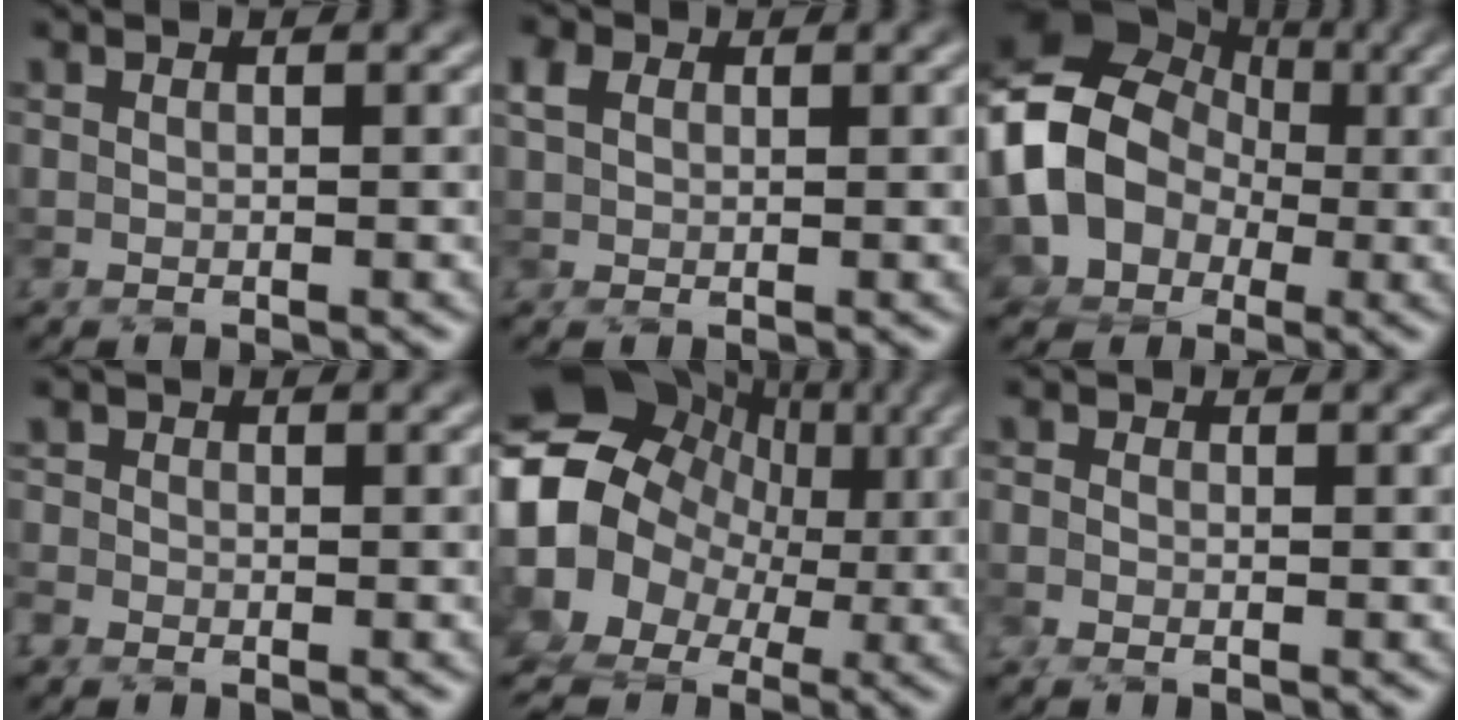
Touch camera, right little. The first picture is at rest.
{"total": 2.0, "force": [1.0, 1.6, 0.8], "torque": [-0.020, 0.011, 0.015]}
{"total": 8.8, "force": [-0.9, 7.7, 4.3], "torque": [-0.072, 0.007, -0.040]}
{"total": 1.2, "force": [-0.8, 0.8, 0.2], "torque": [-0.004, 0.002, -0.025]}
{"total": 14.9, "force": [-0.1, 13.2, 6.8], "torque": [-0.149, 0.032, -0.028]}
{"total": 1.0, "force": [-0.7, 0.6, 0.5], "torque": [-0.016, -0.001, -0.023]}